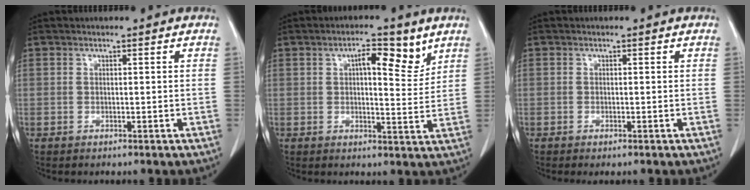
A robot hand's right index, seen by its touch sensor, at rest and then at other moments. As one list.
[{"total": 6.6, "force": [3.5, 2.1, 5.2], "torque": [-0.074, 0.002, 0.048]}, {"total": 0.7, "force": [-0.5, 0.1, 0.5], "torque": [-0.010, -0.002, -0.006]}]